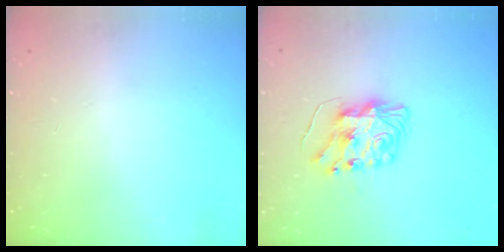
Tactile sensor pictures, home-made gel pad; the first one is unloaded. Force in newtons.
{"total": 8.5, "press": 8.5, "slide": 0.4}